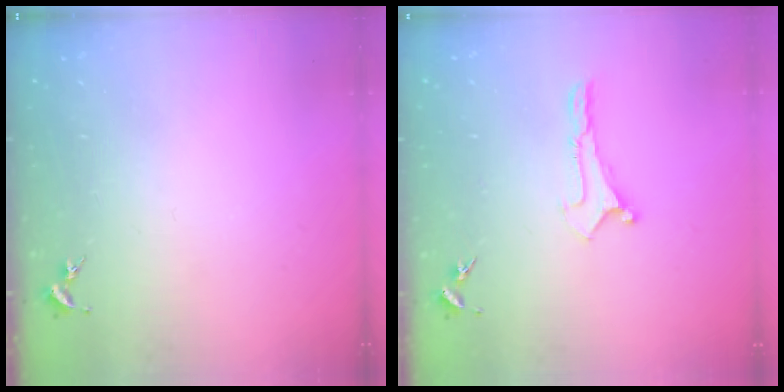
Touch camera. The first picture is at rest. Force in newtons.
{"total": 0.0}